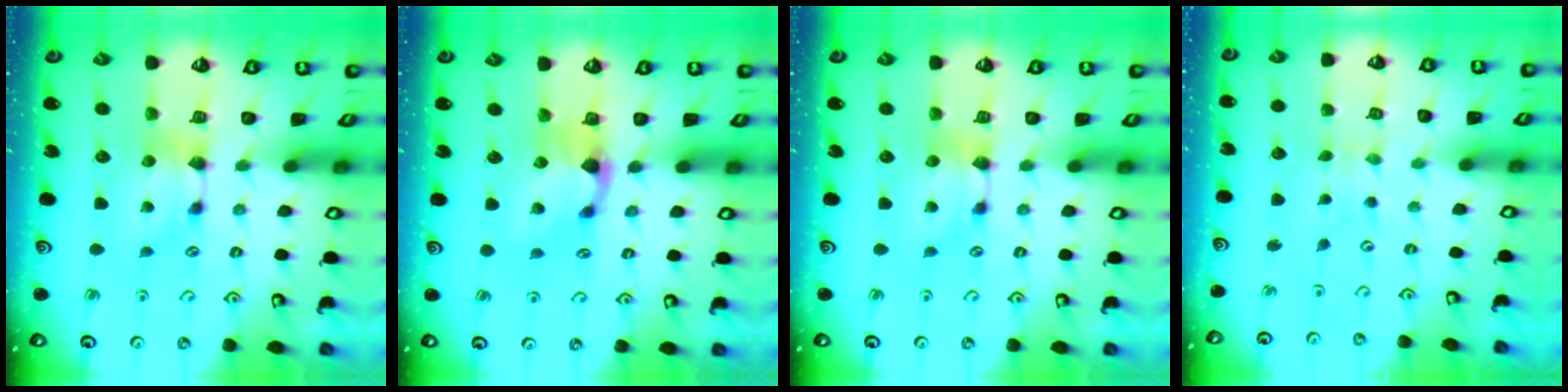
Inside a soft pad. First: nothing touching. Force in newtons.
{"total": 1.7, "press": 0.9, "slide": 1.4}
{"total": 0.0}
{"total": 4.4, "press": 4.4, "slide": 0.1}